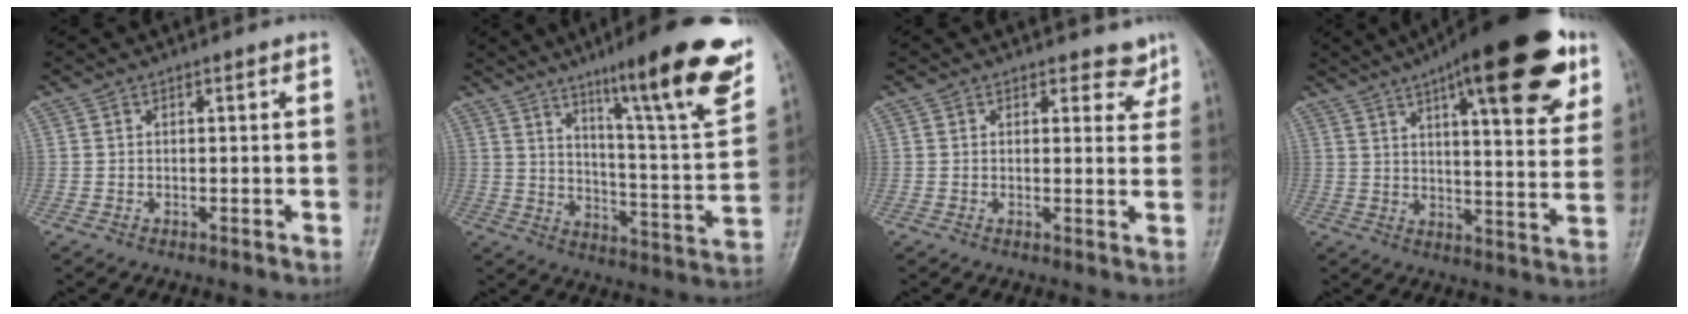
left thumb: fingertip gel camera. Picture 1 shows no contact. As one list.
[{"total": 23.3, "force": [13.9, 3.5, 18.4], "torque": [-0.234, -0.056, 0.209]}, {"total": 3.9, "force": [3.3, 2.0, 0.6], "torque": [0.020, -0.024, 0.028]}, {"total": 24.8, "force": [13.5, 7.3, 19.5], "torque": [-0.255, -0.023, 0.191]}]